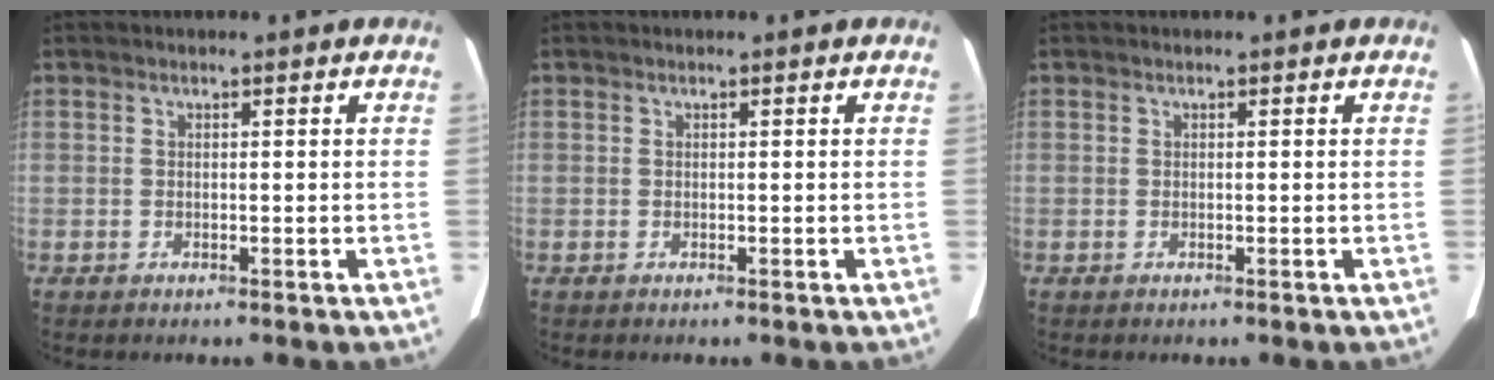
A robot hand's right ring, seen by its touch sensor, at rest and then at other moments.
{"total": 0.0}
{"total": 0.0}